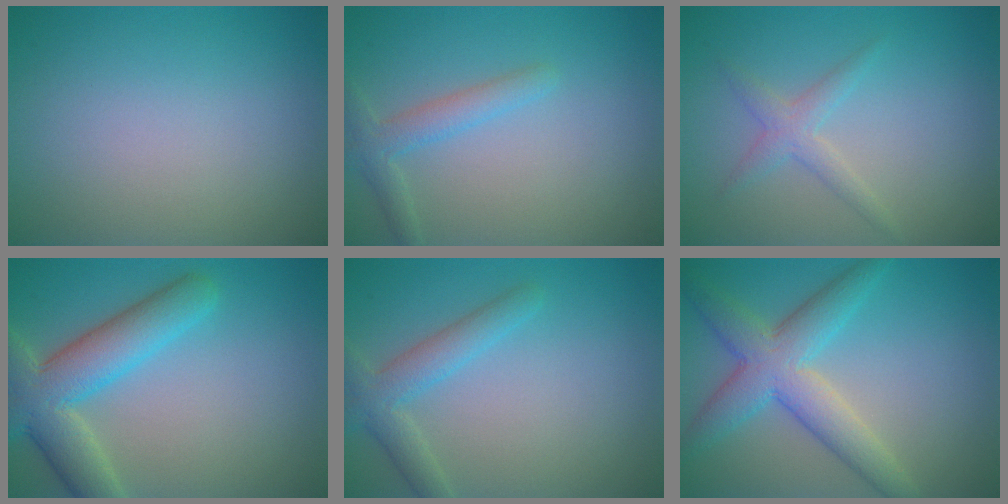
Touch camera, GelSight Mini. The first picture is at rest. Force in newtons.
{"total": 2.3, "press": 2.3, "slide": 0.1}
{"total": 1.9, "press": 1.9, "slide": 0.1}
{"total": 7.2, "press": 7.2, "slide": 0.5}
{"total": 3.2, "press": 3.2, "slide": 0.1}
{"total": 5.9, "press": 5.9, "slide": 0.1}